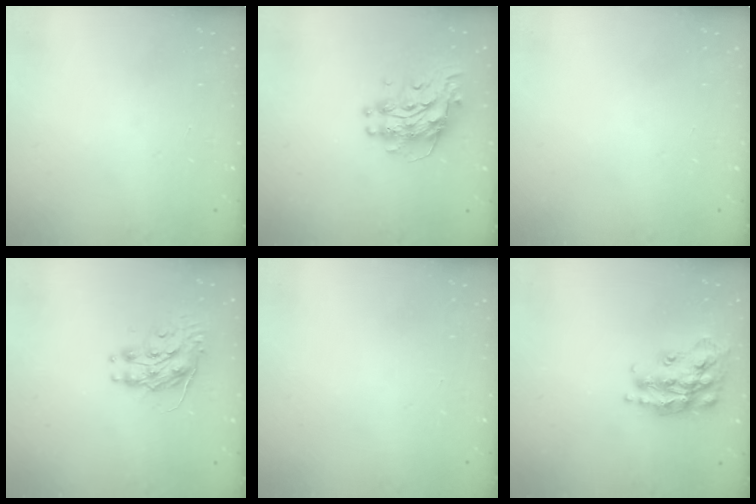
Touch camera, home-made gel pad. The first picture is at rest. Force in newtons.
{"total": 11.5, "press": 11.5, "slide": 1.0}
{"total": 0.0}
{"total": 8.9, "press": 8.9, "slide": 0.3}
{"total": 0.0}
{"total": 18.2, "press": 18.2, "slide": 1.2}